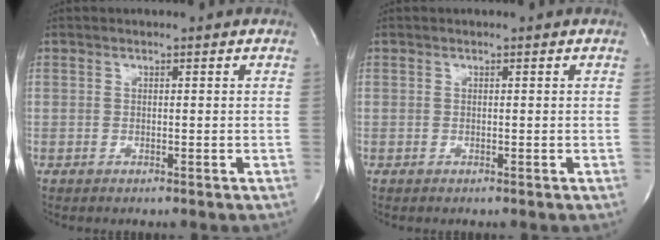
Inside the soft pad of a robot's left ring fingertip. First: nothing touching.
{"total": 0.0}